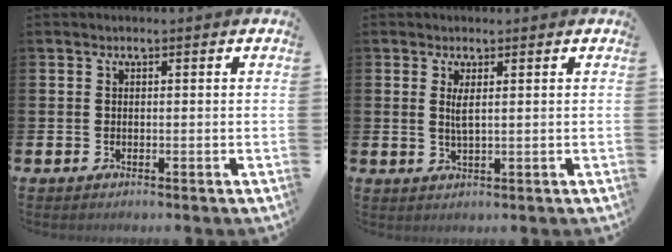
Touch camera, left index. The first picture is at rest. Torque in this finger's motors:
{"motor_torque": [0.10, -0.01, 0.30, 0.07]}